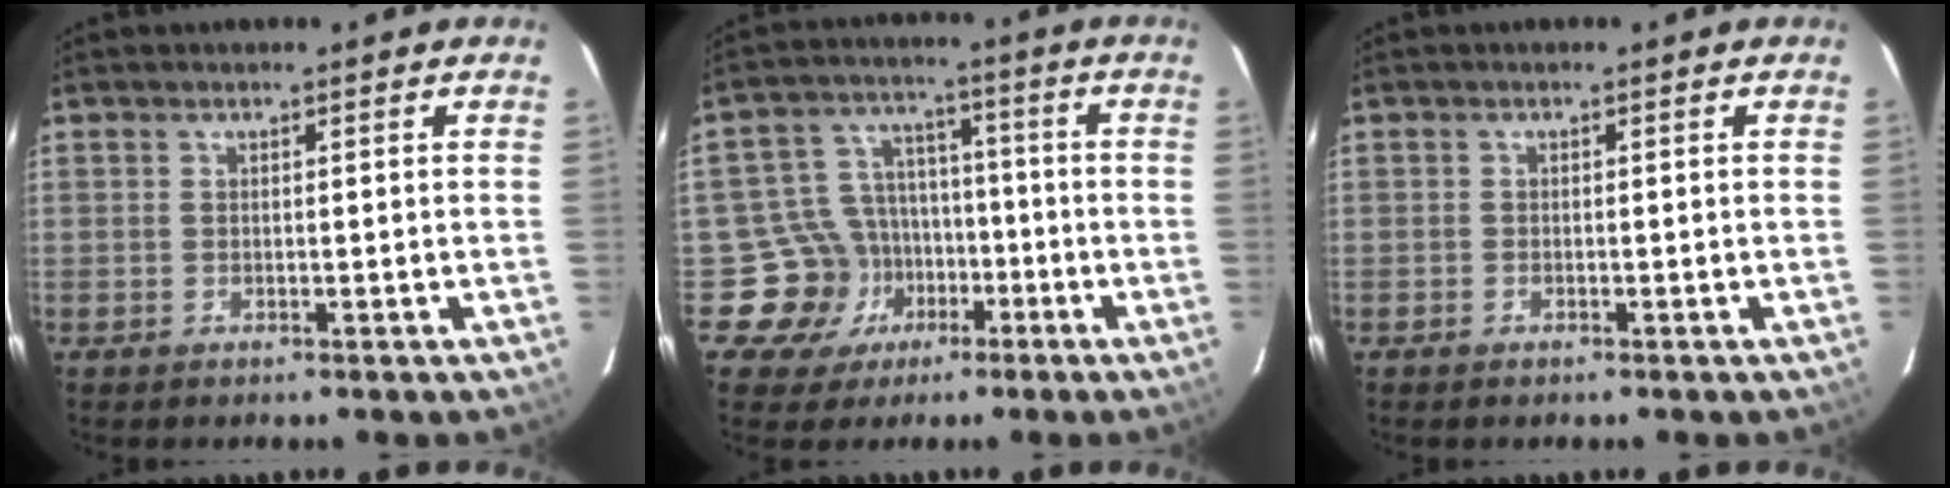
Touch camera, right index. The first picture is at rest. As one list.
[{"total": 10.7, "force": [-4.8, 9.5, 1.3], "torque": [-0.047, 0.040, -0.064]}, {"total": 0.7, "force": [-0.6, 0.4, 0.1], "torque": [-0.004, 0.001, -0.011]}]